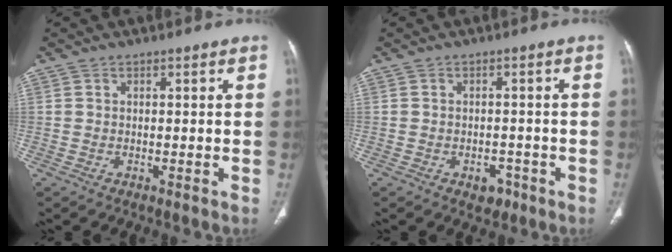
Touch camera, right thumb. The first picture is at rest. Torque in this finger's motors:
{"motor_torque": [2.59, 2.42, 0.41, -0.63, -0.04]}